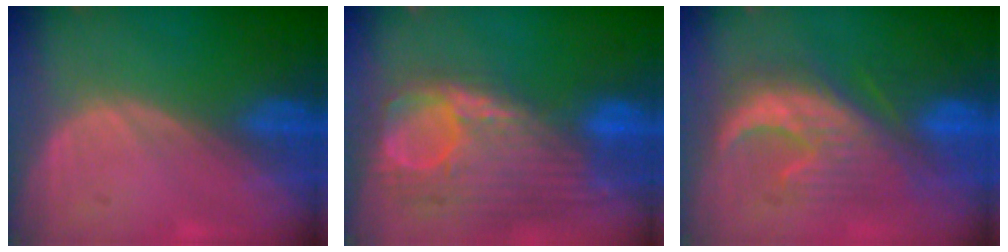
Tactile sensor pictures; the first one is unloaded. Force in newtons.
{"total": 12.7, "press": 10.7, "slide": 6.9}
{"total": 9.1, "press": 9.1, "slide": 0.5}